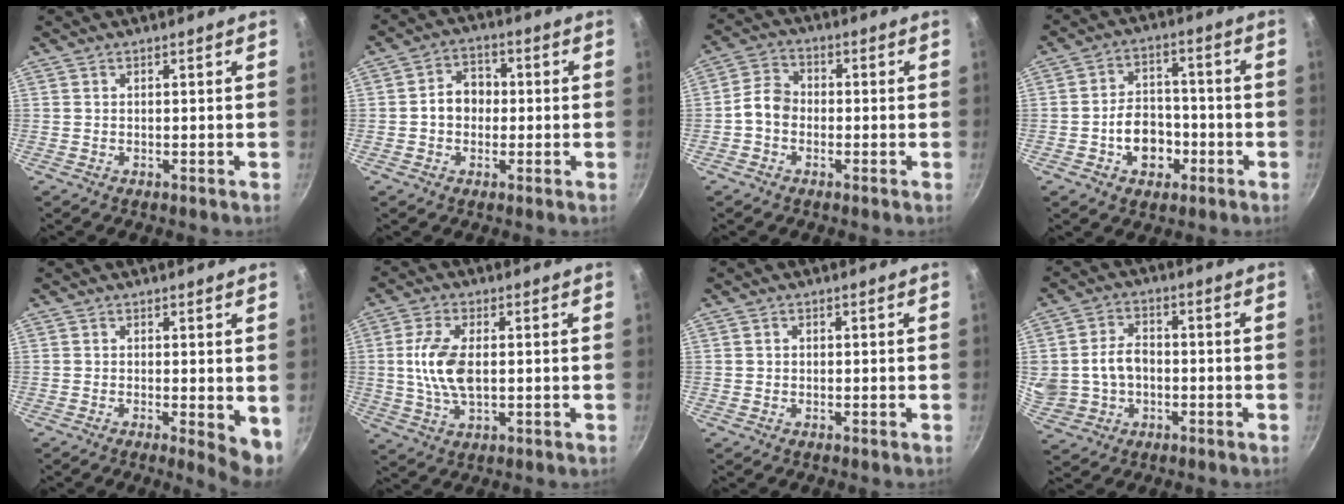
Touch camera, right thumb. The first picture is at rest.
{"total": 6.4, "force": [-0.3, 5.2, 3.7], "torque": [-0.027, 0.019, -0.014]}
{"total": 5.3, "force": [-1.2, 4.2, 3.0], "torque": [-0.034, 0.024, -0.037]}
{"total": 9.3, "force": [-3.1, 6.8, 5.5], "torque": [-0.061, 0.029, -0.051]}
{"total": 5.3, "force": [-0.5, 1.7, 5.0], "torque": [-0.058, -0.008, -0.005]}
{"total": 9.4, "force": [0.5, 4.8, 8.1], "torque": [-0.163, 0.001, 0.006]}
{"total": 0.8, "force": [0.0, 0.8, 0.4], "torque": [-0.005, 0.004, -0.001]}
{"total": 11.8, "force": [-0.6, 9.5, 6.9], "torque": [-0.125, 0.021, -0.002]}